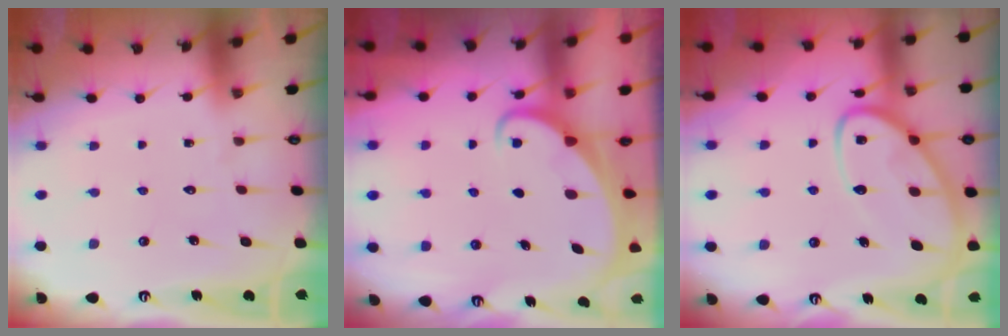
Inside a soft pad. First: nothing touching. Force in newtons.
{"total": 2.6, "press": 2.6, "slide": 0.2}
{"total": 13.1, "press": 13.1, "slide": 1.1}